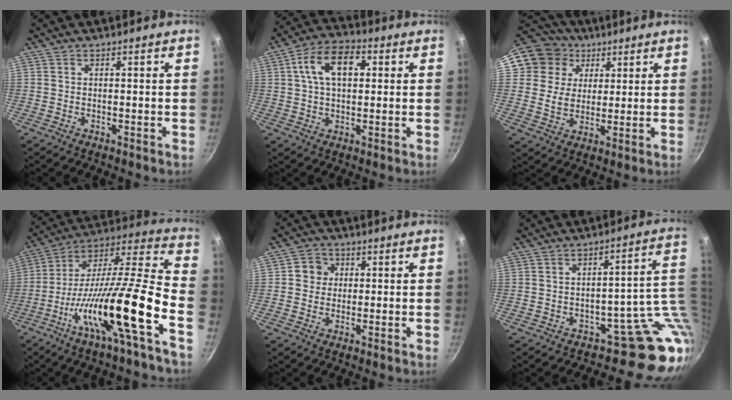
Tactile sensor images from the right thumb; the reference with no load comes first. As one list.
[{"total": 11.6, "force": [2.8, 7.0, 8.9], "torque": [-0.131, 0.020, 0.036]}, {"total": 12.3, "force": [5.5, 10.4, 3.3], "torque": [-0.031, 0.002, 0.088]}, {"total": 23.3, "force": [-9.9, 2.8, 20.9], "torque": [-0.324, 0.044, -0.181]}, {"total": 4.3, "force": [0.6, 4.1, 1.3], "torque": [0.008, 0.005, 0.001]}, {"total": 11.4, "force": [-1.8, 8.0, 7.9], "torque": [-0.025, 0.030, -0.023]}]